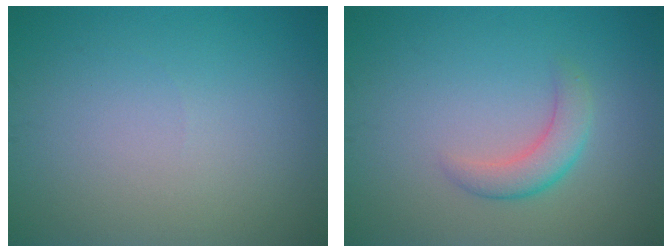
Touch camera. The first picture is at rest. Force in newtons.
{"total": 2.6, "press": 2.6, "slide": 0.1}